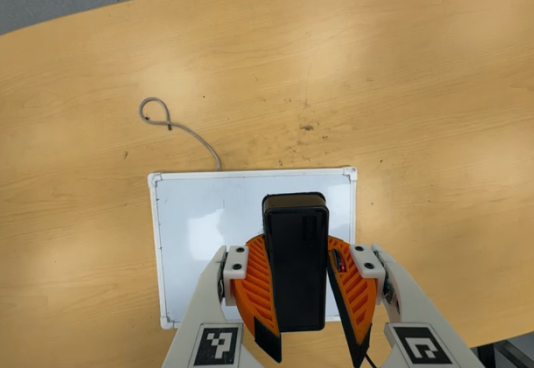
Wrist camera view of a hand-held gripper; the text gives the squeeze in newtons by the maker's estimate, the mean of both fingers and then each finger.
{"total": 10.3, "left": 9.9, "right": 10.6}